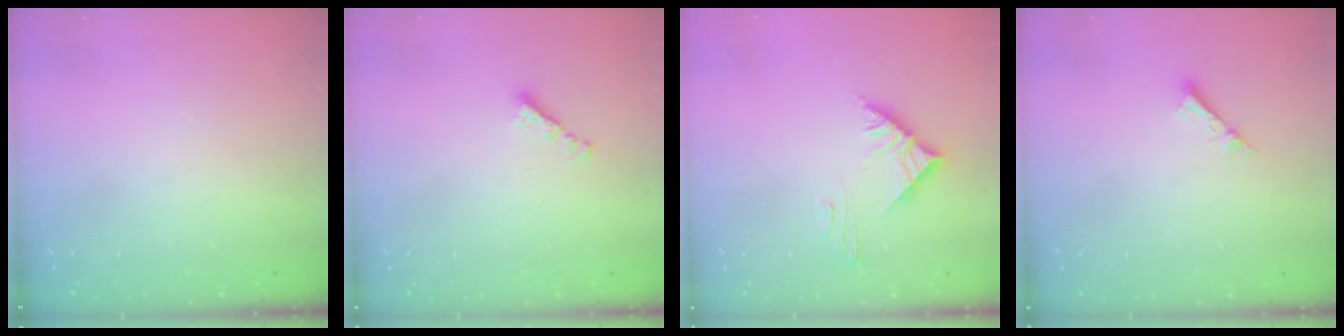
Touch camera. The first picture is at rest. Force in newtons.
{"total": 2.5, "press": 2.5, "slide": 0.5}
{"total": 6.2, "press": 6.2, "slide": 0.1}
{"total": 2.3, "press": 2.3, "slide": 0.1}